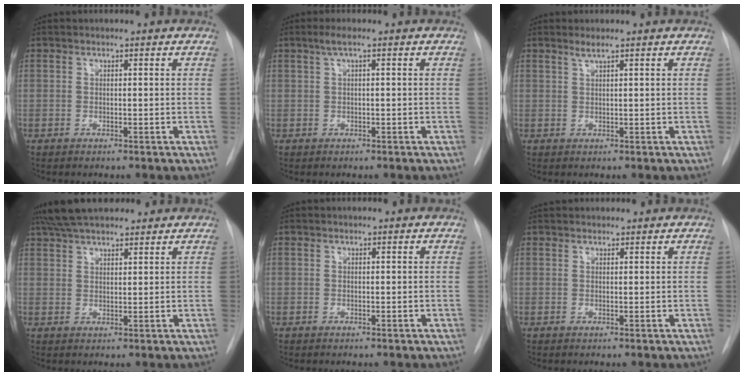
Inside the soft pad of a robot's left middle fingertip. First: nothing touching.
{"total": 1.7, "force": [0.7, 0.0, 1.5], "torque": [-0.037, 0.011, 0.013]}
{"total": 1.2, "force": [0.9, -0.2, 0.8], "torque": [-0.018, 0.000, 0.019]}
{"total": 9.3, "force": [7.8, 2.5, 4.3], "torque": [-0.067, 0.034, 0.133]}
{"total": 0.0}
{"total": 3.5, "force": [3.3, 0.9, 0.9], "torque": [-0.008, 0.034, 0.049]}